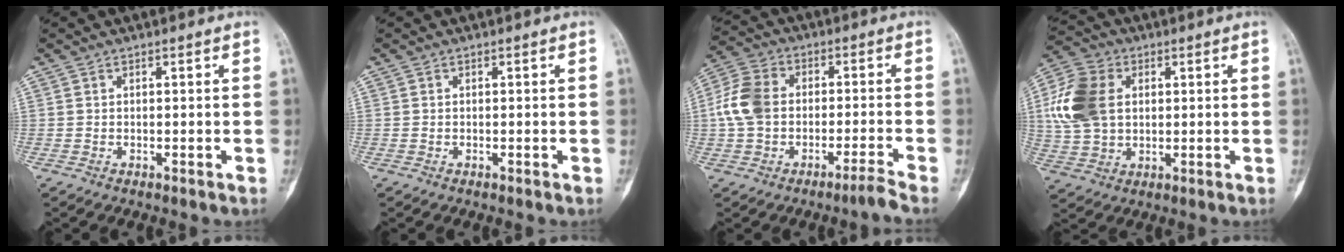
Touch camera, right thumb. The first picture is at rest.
{"total": 0.0}
{"total": 8.2, "force": [-2.5, 4.2, 6.6], "torque": [-0.141, 0.044, -0.055]}
{"total": 13.2, "force": [2.3, 9.5, 8.8], "torque": [-0.173, 0.007, 0.044]}